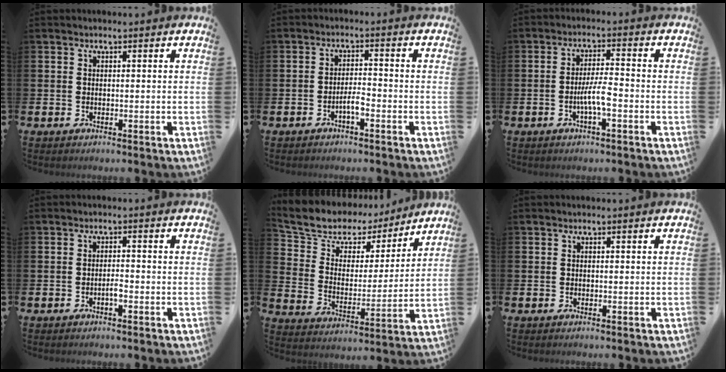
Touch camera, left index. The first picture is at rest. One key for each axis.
{"total": 2.4, "fx": -1.3, "fy": 0.5, "fz": 2.0, "tx": -0.043, "ty": 0.007, "tz": -0.024}
{"total": 4.1, "fx": -1.4, "fy": 0.8, "fz": 3.8, "tx": -0.078, "ty": 0.006, "tz": -0.028}
{"total": 1.2, "fx": -0.6, "fy": 0.3, "fz": 1.0, "tx": -0.018, "ty": -0.003, "tz": -0.012}
{"total": 8.9, "fx": 7.5, "fy": 4.4, "fz": 1.6, "tx": -0.080, "ty": -0.048, "tz": 0.134}
{"total": 0.0}